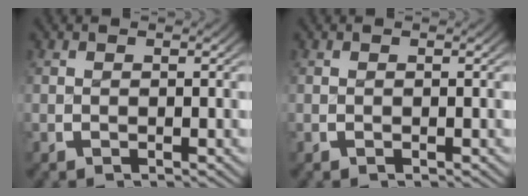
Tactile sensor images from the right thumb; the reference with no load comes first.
{"total": 0.0}